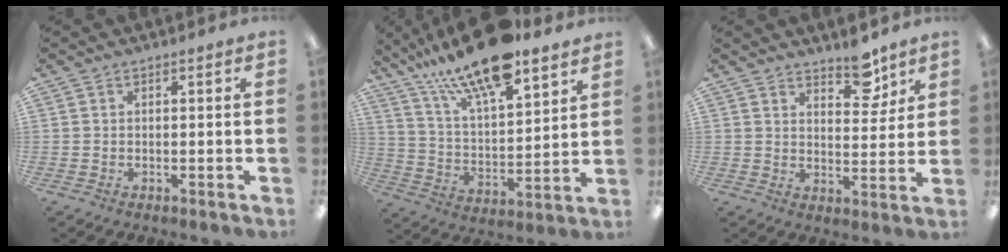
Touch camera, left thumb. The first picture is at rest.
{"total": 19.5, "force": [15.2, 5.8, 10.7], "torque": [-0.194, -0.093, 0.262]}
{"total": 7.7, "force": [6.1, 3.4, 3.1], "torque": [-0.015, -0.044, 0.103]}